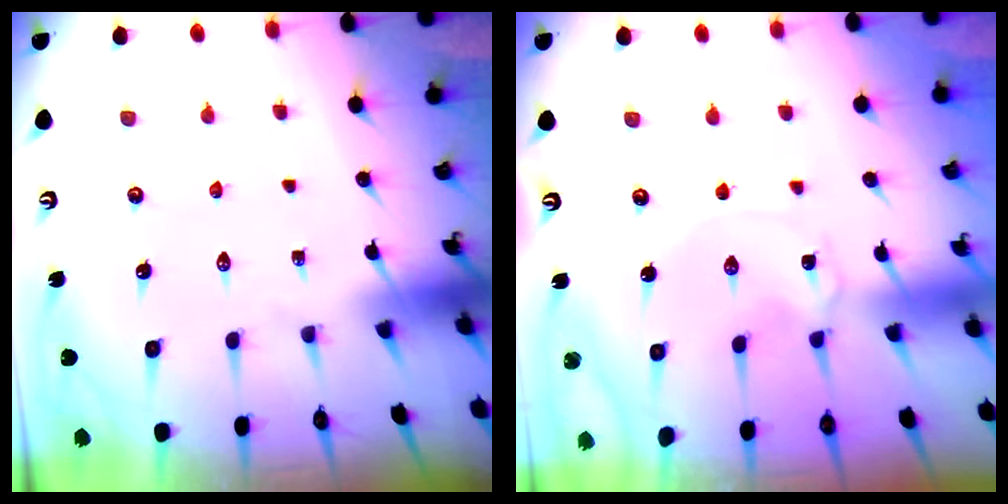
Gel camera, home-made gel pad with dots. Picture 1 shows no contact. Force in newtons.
{"total": 0.0}